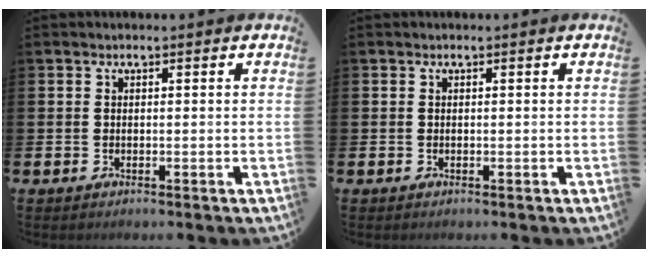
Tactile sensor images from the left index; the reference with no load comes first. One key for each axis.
{"total": 0.0}